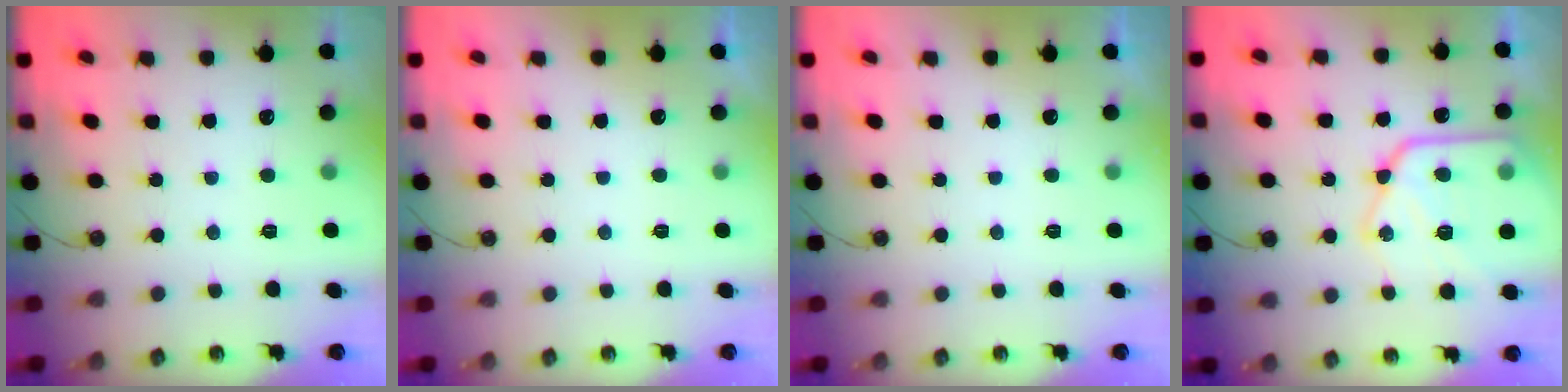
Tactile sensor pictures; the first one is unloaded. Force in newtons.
{"total": 0.0}
{"total": 0.0}
{"total": 20.4, "press": 20.4, "slide": 1.7}